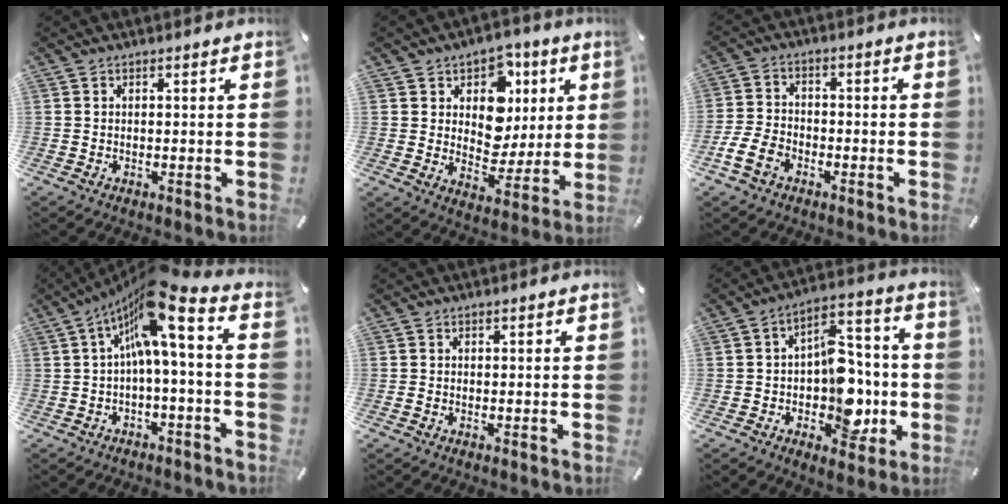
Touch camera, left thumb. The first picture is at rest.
{"total": 12.0, "force": [3.4, 10.2, 5.2], "torque": [-0.071, -0.025, 0.064]}
{"total": 7.4, "force": [-3.8, 5.2, 3.7], "torque": [-0.082, 0.019, -0.071]}
{"total": 12.2, "force": [3.6, 1.8, 11.6], "torque": [-0.209, -0.029, 0.055]}
{"total": 1.0, "force": [-0.4, 0.6, 0.7], "torque": [-0.013, 0.000, -0.007]}
{"total": 15.0, "force": [-2.9, 10.6, 10.2], "torque": [-0.130, 0.010, -0.044]}